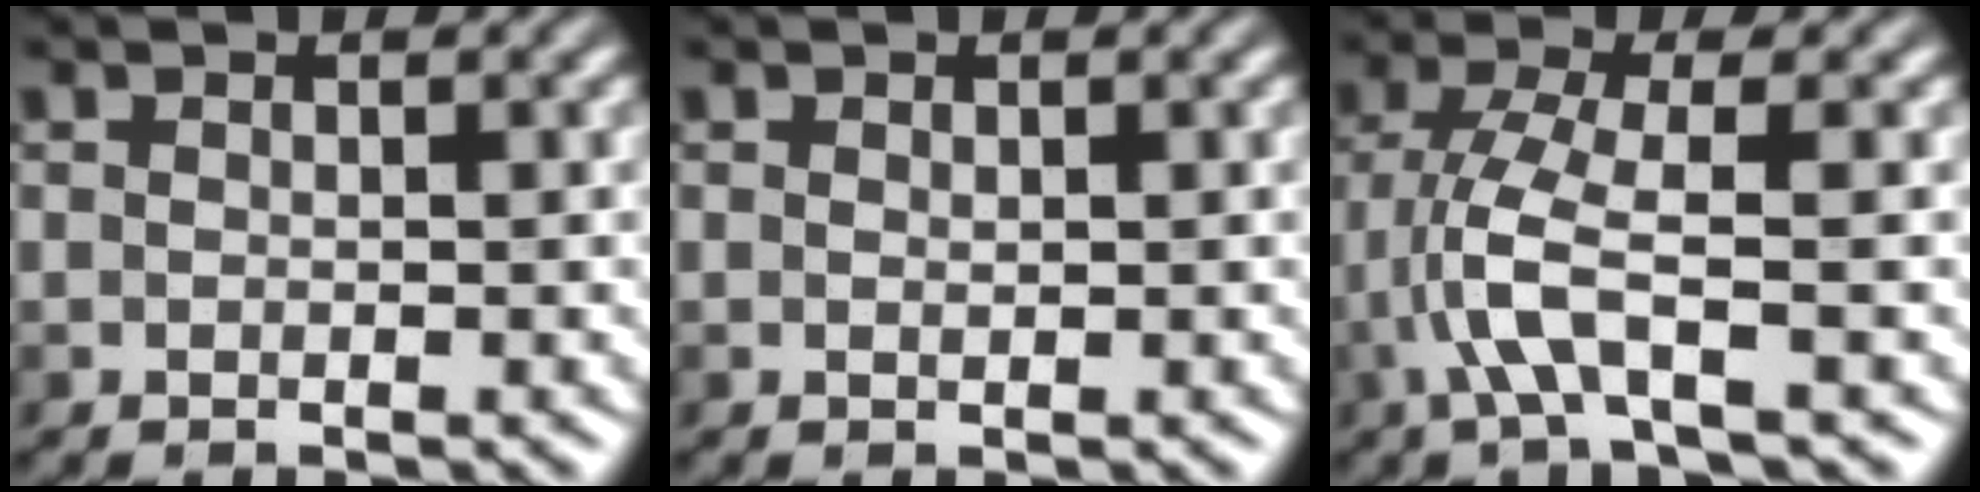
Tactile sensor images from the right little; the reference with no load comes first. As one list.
[{"total": 0.0}, {"total": 3.9, "force": [-1.6, 0.3, 3.5], "torque": [-0.082, 0.010, -0.035]}]